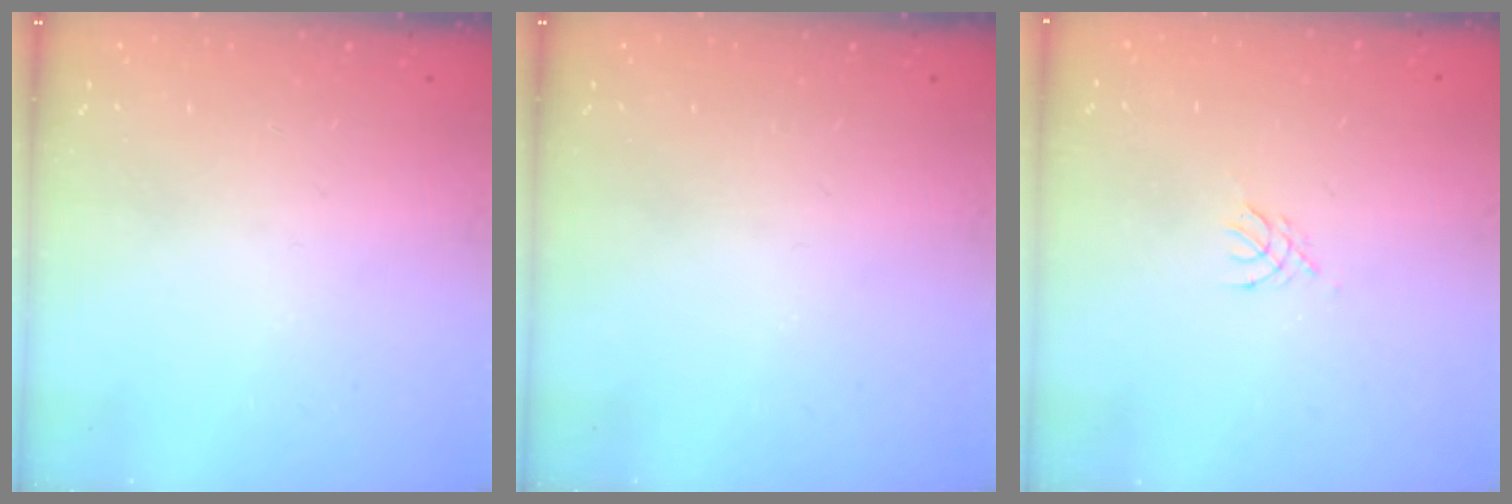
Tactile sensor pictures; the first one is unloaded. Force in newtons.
{"total": 0.0}
{"total": 2.7, "press": 2.6, "slide": 0.6}